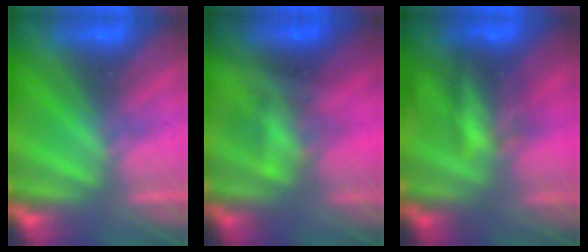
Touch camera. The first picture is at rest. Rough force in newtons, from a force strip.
{"total": 5.2}
{"total": 7.3}